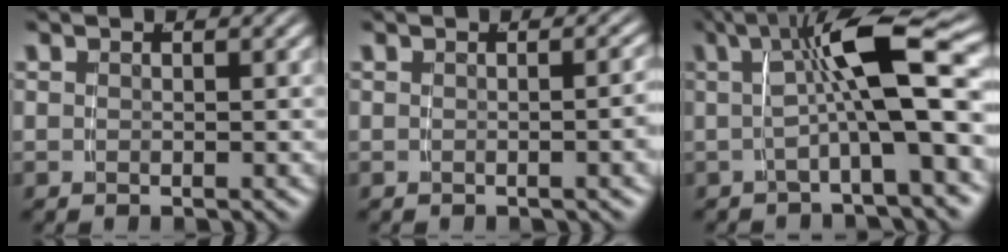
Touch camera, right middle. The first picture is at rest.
{"total": 1.6, "force": [-0.4, -0.1, 1.6], "torque": [-0.012, 0.013, -0.011]}
{"total": 7.9, "force": [0.7, 1.8, 7.7], "torque": [-0.109, 0.021, 0.009]}